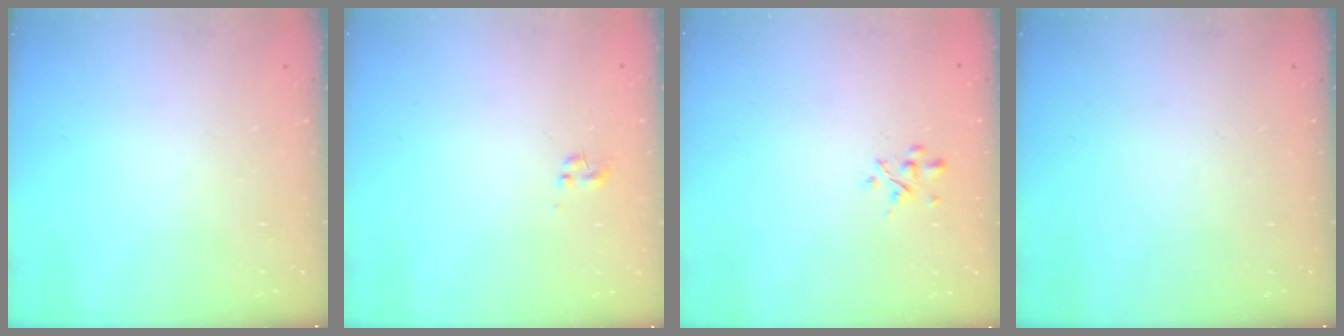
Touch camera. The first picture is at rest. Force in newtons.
{"total": 0.0}
{"total": 2.2, "press": 2.0, "slide": 0.9}
{"total": 0.0}